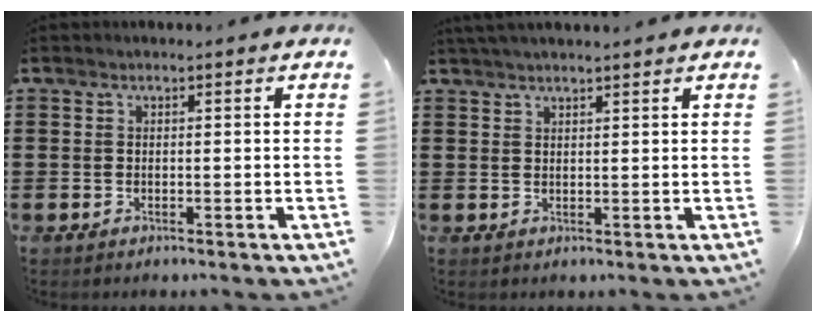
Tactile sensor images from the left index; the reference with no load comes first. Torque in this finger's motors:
{"motor_torque": [1.23, -0.91, 1.04, 0.11]}